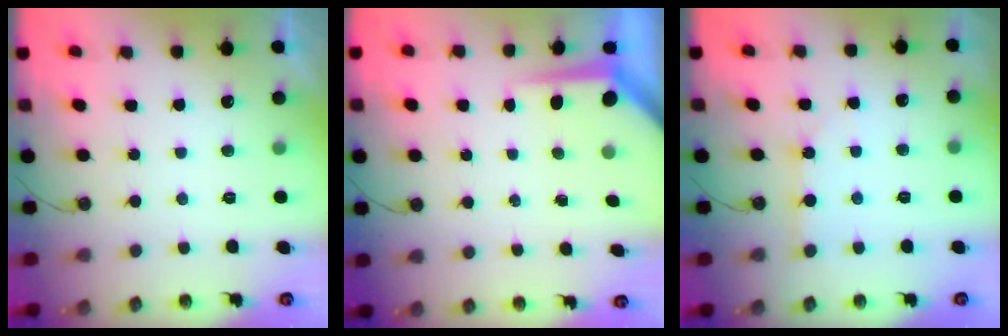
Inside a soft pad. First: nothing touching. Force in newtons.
{"total": 5.7, "press": 5.7, "slide": 0.5}
{"total": 2.4, "press": 2.4, "slide": 0.1}